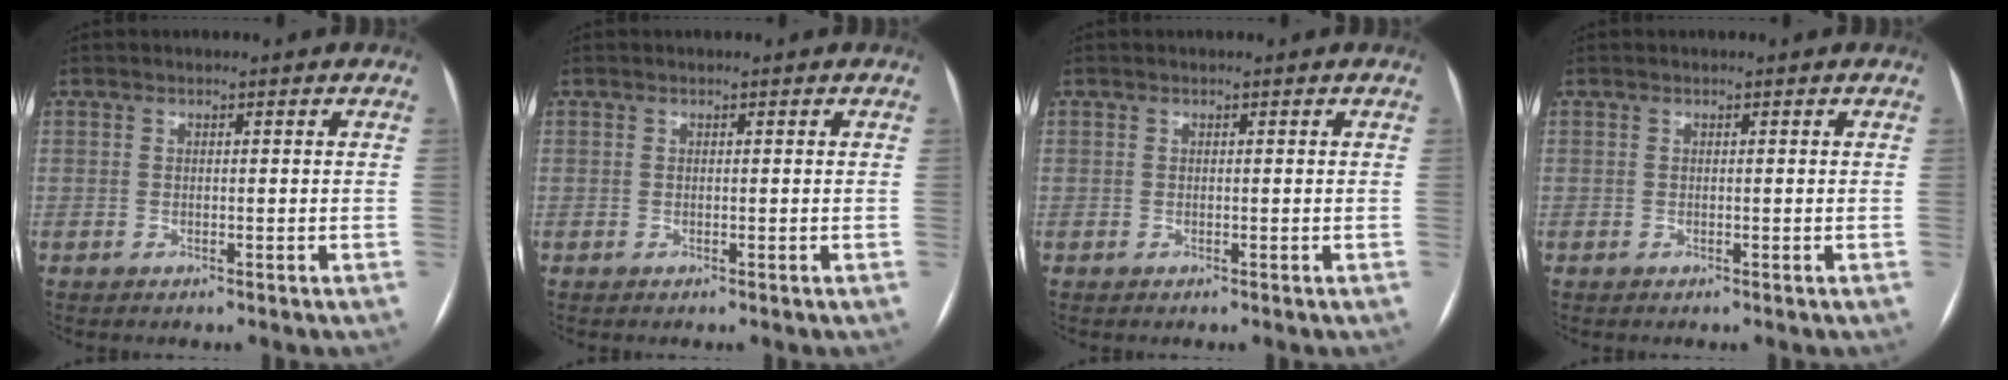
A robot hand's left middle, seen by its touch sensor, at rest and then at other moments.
{"total": 0.0}
{"total": 0.0}
{"total": 0.0}